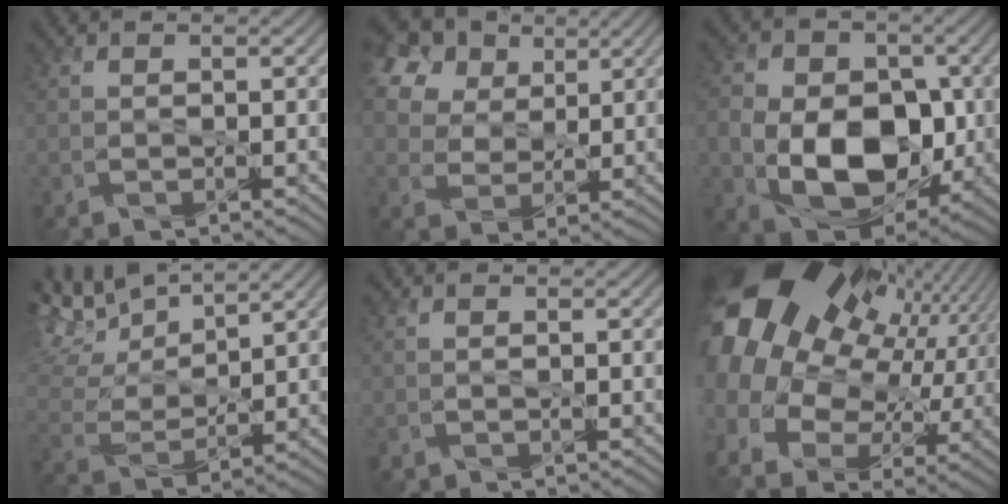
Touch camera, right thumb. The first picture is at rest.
{"total": 15.4, "force": [8.4, 10.7, 7.2], "torque": [-0.225, 0.042, 0.175]}
{"total": 14.6, "force": [-2.6, 10.5, 9.9], "torque": [-0.173, -0.022, -0.045]}
{"total": 10.8, "force": [8.3, 3.1, 6.1], "torque": [-0.156, 0.011, 0.147]}
{"total": 0.6, "force": [-0.5, 0.2, 0.1], "torque": [-0.003, -0.005, -0.009]}
{"total": 20.9, "force": [4.9, 13.7, 15.0], "torque": [-0.291, -0.017, 0.096]}